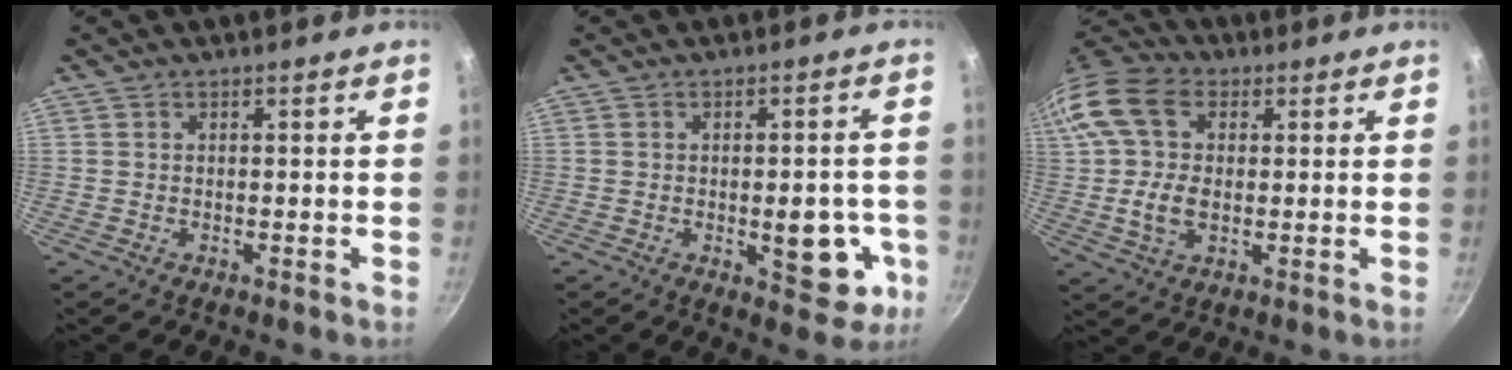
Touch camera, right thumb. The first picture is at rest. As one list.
[{"total": 9.9, "force": [-2.3, 4.8, 8.4], "torque": [-0.074, 0.009, -0.024]}, {"total": 16.3, "force": [2.4, 11.5, 11.2], "torque": [-0.220, 0.018, 0.033]}]